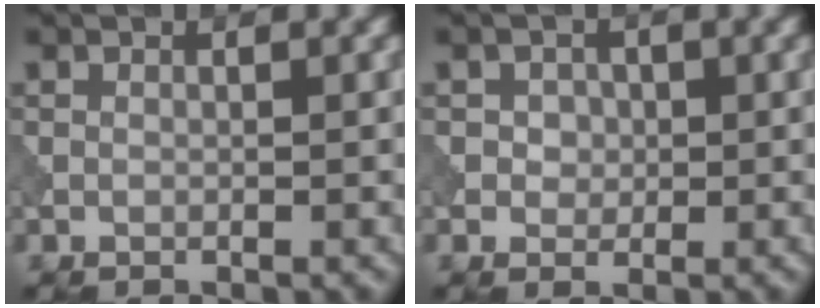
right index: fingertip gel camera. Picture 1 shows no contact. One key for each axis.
{"total": 1.7, "fx": 0.3, "fy": 1.4, "fz": 0.8, "tx": -0.013, "ty": 0.002, "tz": 0.005}